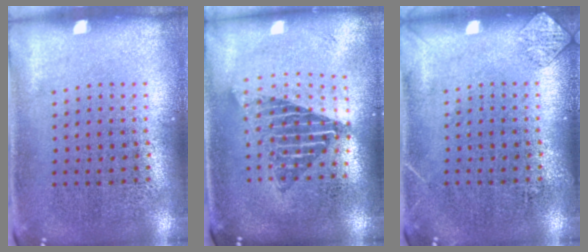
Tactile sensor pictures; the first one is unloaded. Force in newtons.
{"total": 1.7, "press": 1.4, "slide": 1.0}
{"total": 1.1, "press": 1.1, "slide": 0.1}